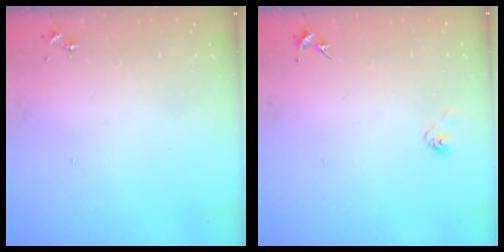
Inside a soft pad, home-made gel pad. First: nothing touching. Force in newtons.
{"total": 3.8, "press": 3.7, "slide": 1.0}